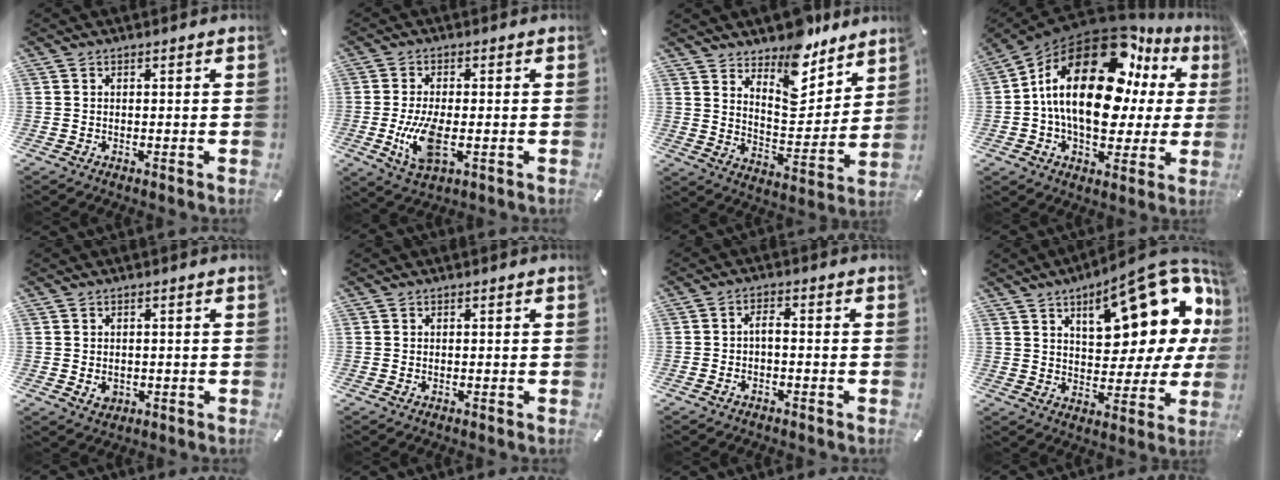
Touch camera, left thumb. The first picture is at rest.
{"total": 9.2, "force": [-1.6, 4.0, 8.1], "torque": [-0.186, -0.017, -0.028]}
{"total": 13.5, "force": [10.8, 6.3, 5.1], "torque": [-0.064, -0.094, 0.193]}
{"total": 24.5, "force": [6.5, 13.7, 19.2], "torque": [-0.347, -0.051, 0.101]}
{"total": 2.4, "force": [-0.2, 2.1, 1.1], "torque": [-0.012, 0.001, -0.005]}
{"total": 0.0}
{"total": 2.5, "force": [-0.9, 0.9, 2.2], "torque": [-0.040, 0.008, -0.018]}
{"total": 22.0, "force": [10.9, 9.7, 16.5], "torque": [-0.215, -0.065, 0.175]}